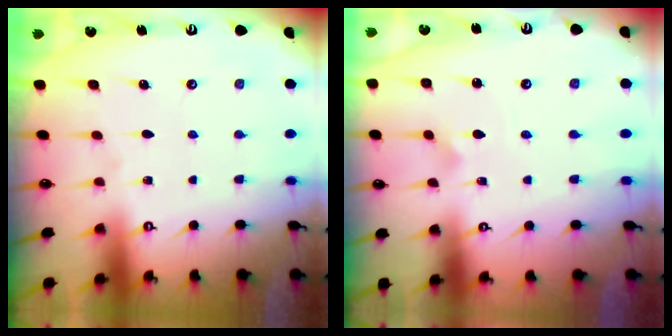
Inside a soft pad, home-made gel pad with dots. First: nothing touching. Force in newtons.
{"total": 2.1, "press": 2.0, "slide": 0.3}